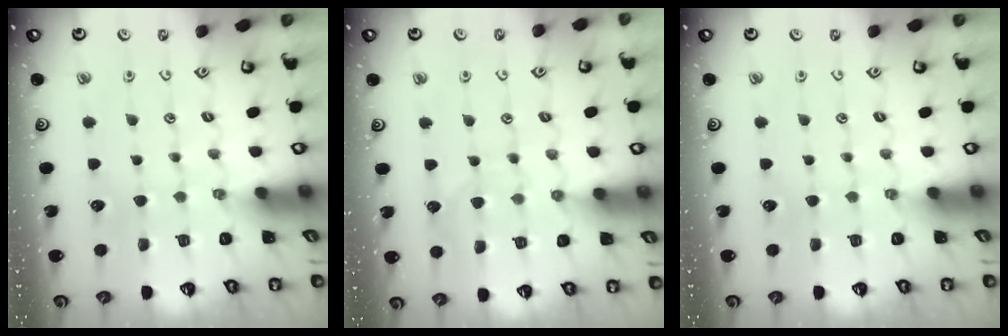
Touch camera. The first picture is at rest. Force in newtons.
{"total": 7.0, "press": 6.9, "slide": 0.4}
{"total": 0.0}